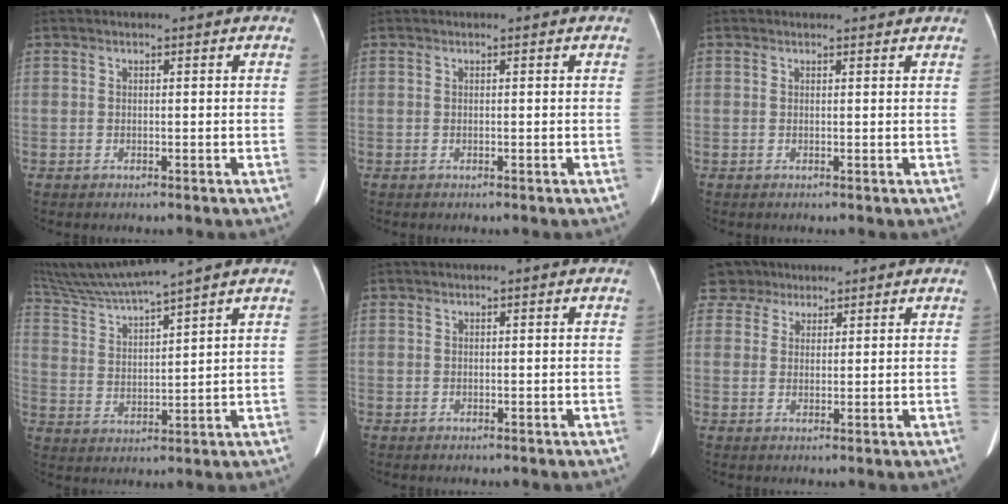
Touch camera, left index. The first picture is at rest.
{"total": 0.0}
{"total": 2.7, "force": [2.6, 0.6, 0.3], "torque": [-0.009, 0.010, 0.027]}
{"total": 9.9, "force": [8.9, -1.6, 4.1], "torque": [-0.088, 0.015, 0.176]}
{"total": 0.0}
{"total": 4.1, "force": [2.9, 2.8, -0.4], "torque": [0.008, 0.017, 0.053]}